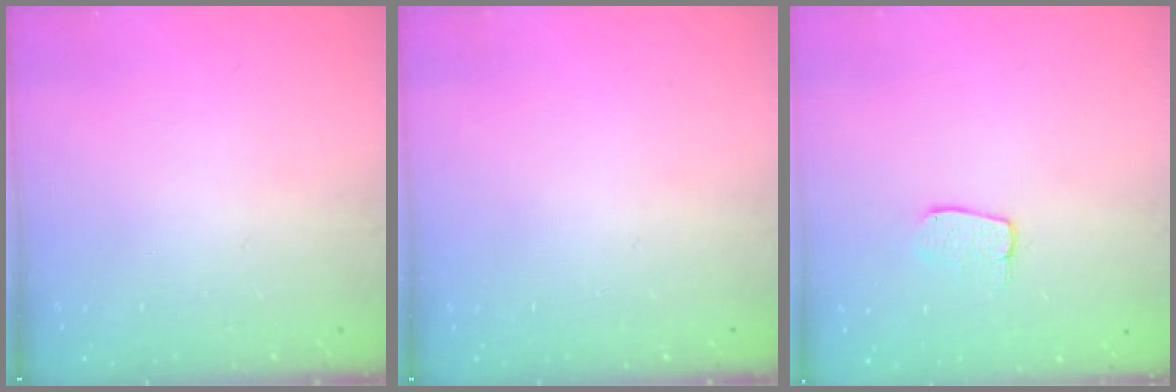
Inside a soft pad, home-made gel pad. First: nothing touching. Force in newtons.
{"total": 0.0}
{"total": 5.5, "press": 5.5, "slide": 0.3}